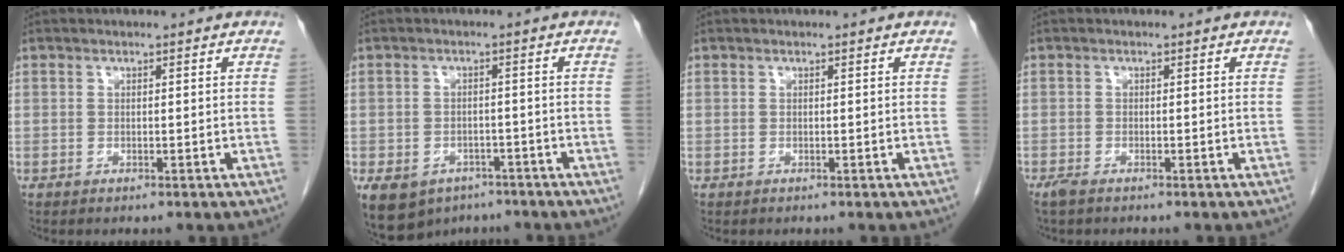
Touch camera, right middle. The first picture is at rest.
{"total": 13.9, "force": [-8.0, 10.3, 5.0], "torque": [-0.140, -0.006, -0.100]}
{"total": 0.0}
{"total": 2.0, "force": [-1.6, 0.6, 1.0], "torque": [-0.026, -0.006, -0.025]}